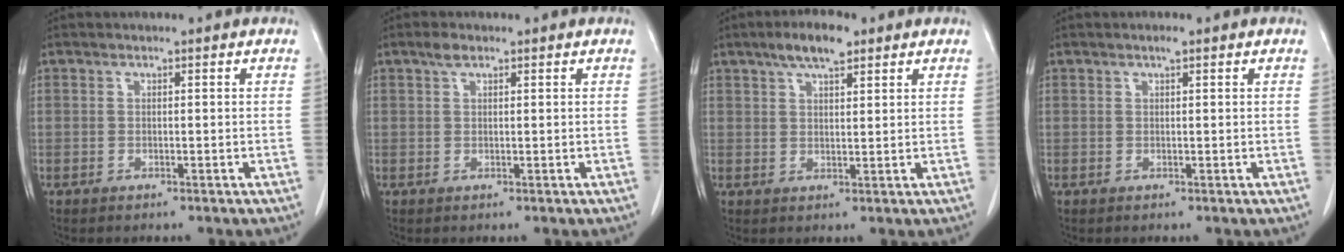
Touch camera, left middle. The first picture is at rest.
{"total": 1.5, "force": [1.0, 0.6, 0.9], "torque": [-0.019, 0.008, 0.018]}
{"total": 5.7, "force": [3.8, 1.6, 4.0], "torque": [-0.074, 0.011, 0.064]}
{"total": 0.7, "force": [0.5, 0.1, 0.5], "torque": [-0.011, 0.001, 0.008]}